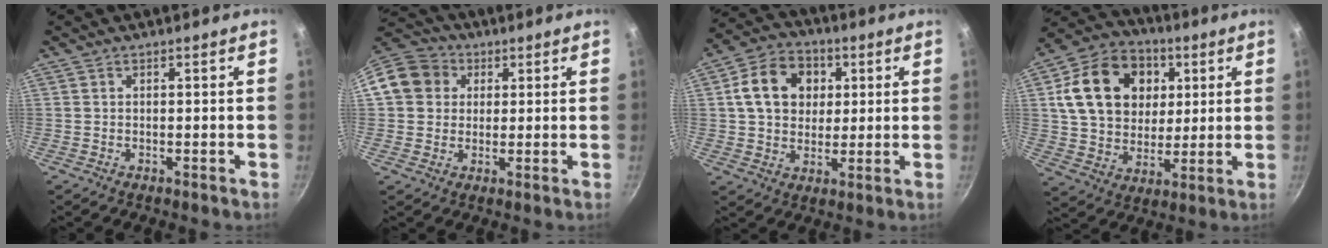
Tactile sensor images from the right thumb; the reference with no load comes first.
{"total": 12.2, "force": [2.9, 10.8, 4.9], "torque": [-0.084, 0.030, 0.039]}
{"total": 12.9, "force": [3.1, 10.2, 7.2], "torque": [-0.097, 0.011, 0.042]}
{"total": 20.2, "force": [5.2, 15.6, 11.7], "torque": [-0.178, 0.005, 0.089]}